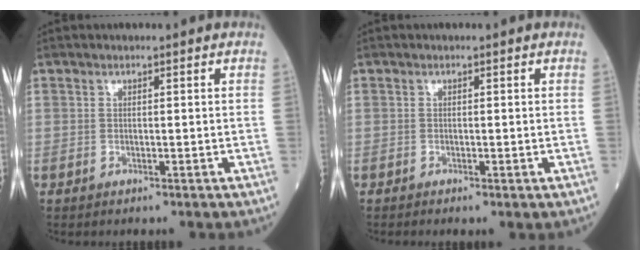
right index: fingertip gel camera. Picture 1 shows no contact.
{"total": 0.5, "force": [-0.3, 0.1, 0.4], "torque": [-0.007, -0.001, -0.007]}